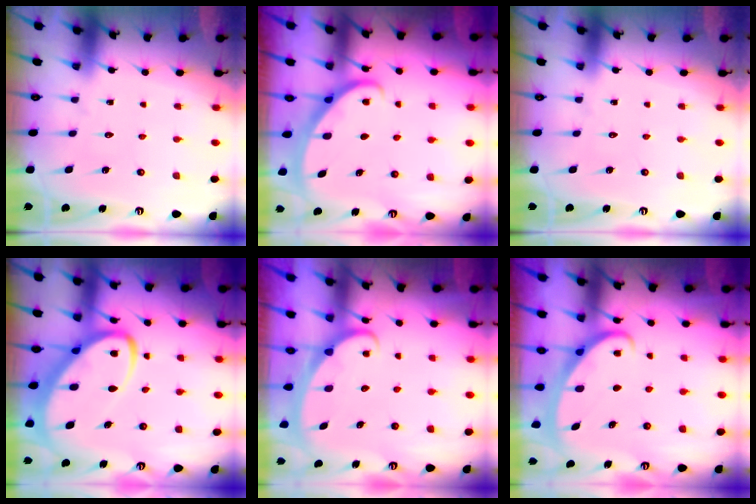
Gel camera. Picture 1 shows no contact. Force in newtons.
{"total": 2.8, "press": 2.8, "slide": 0.1}
{"total": 0.0}
{"total": 10.5, "press": 10.4, "slide": 1.1}
{"total": 2.6, "press": 2.6, "slide": 0.4}
{"total": 2.7, "press": 2.6, "slide": 0.4}